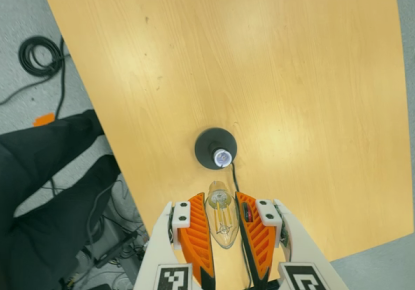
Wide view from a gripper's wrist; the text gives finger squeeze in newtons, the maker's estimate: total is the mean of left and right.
{"total": 13.6, "left": 14.0, "right": 13.2}